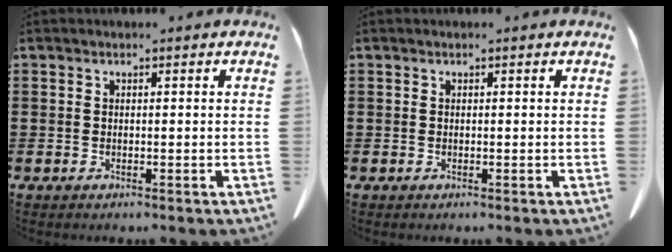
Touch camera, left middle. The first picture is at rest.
{"total": 0.0}